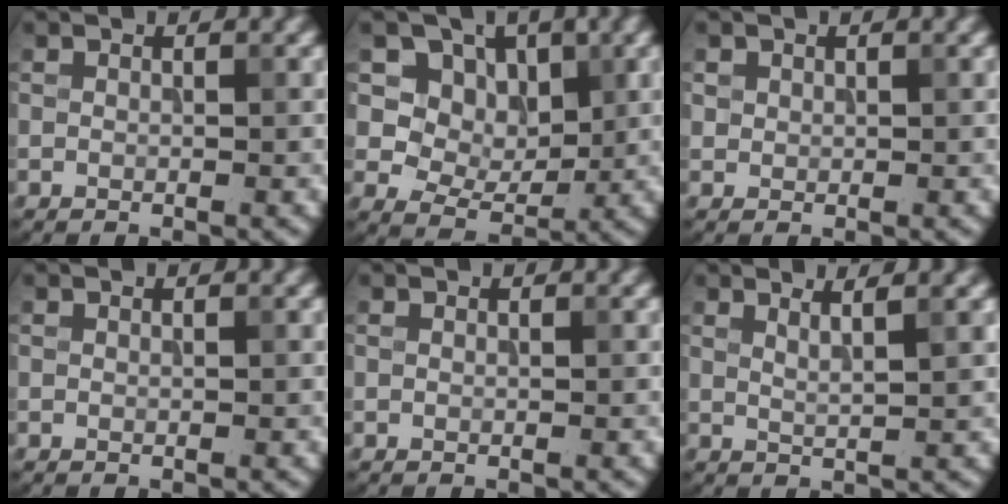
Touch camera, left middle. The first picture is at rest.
{"total": 8.2, "force": [3.3, 6.1, 4.4], "torque": [-0.090, -0.006, 0.060]}
{"total": 0.8, "force": [0.3, 0.7, 0.1], "torque": [-0.001, -0.005, 0.015]}
{"total": 0.0}
{"total": 0.0}
{"total": 2.2, "force": [1.6, 0.2, 1.6], "torque": [-0.019, 0.013, 0.015]}